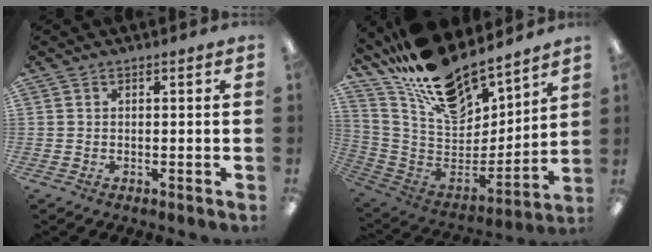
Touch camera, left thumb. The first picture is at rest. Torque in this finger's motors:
{"motor_torque": [1.10, 1.02, 1.39, -1.38, 0.52]}